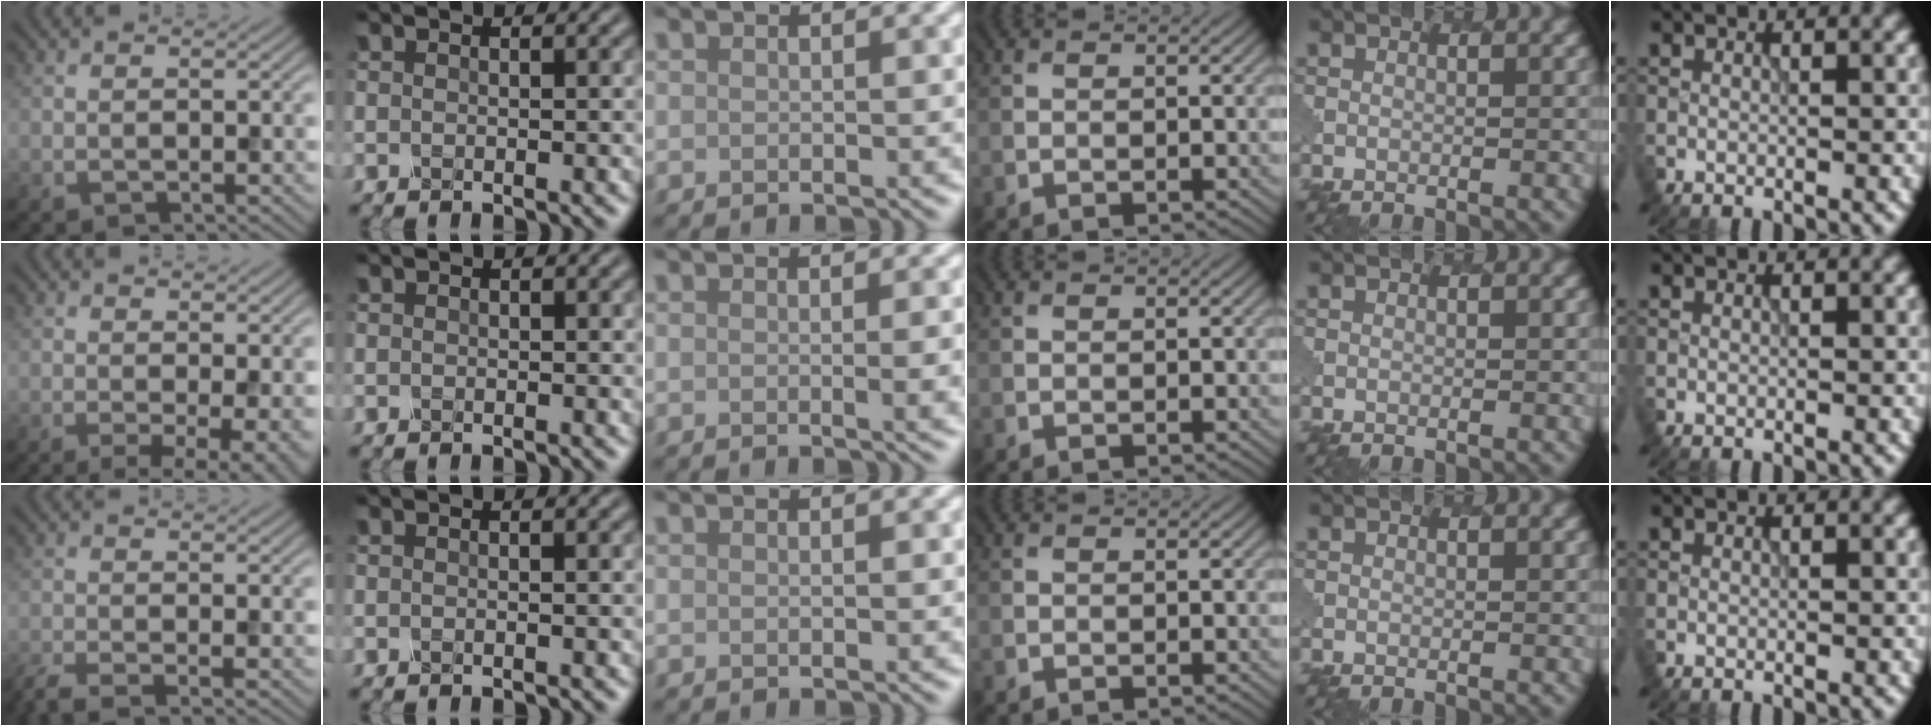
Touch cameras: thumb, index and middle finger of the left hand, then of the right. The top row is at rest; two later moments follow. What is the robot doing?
{"motion": "dispense", "object": "oil cruet"}